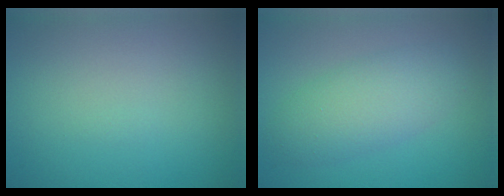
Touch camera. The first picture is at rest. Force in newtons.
{"total": 4.0, "press": 4.0, "slide": 0.1}